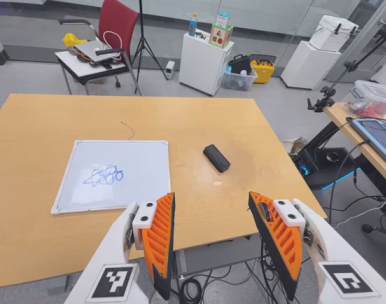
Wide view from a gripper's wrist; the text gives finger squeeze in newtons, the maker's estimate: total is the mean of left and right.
{"total": 0.0}